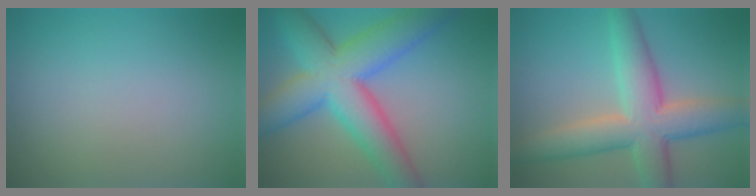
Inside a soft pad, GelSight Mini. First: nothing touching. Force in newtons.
{"total": 10.3, "press": 10.3, "slide": 0.4}
{"total": 7.9, "press": 7.9, "slide": 0.6}